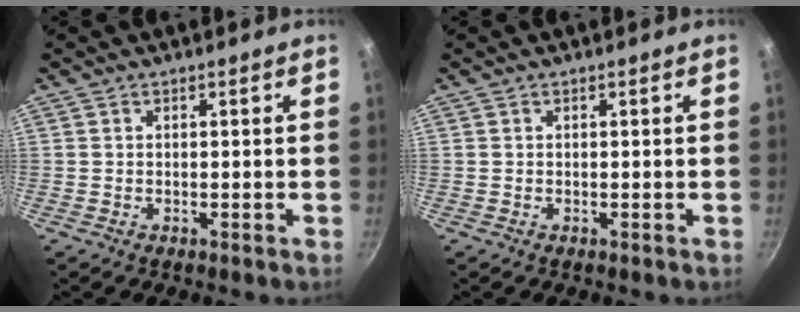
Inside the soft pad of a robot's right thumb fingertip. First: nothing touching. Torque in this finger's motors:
{"motor_torque": [-0.33, 0.18, -0.19, -0.19, 0.05]}